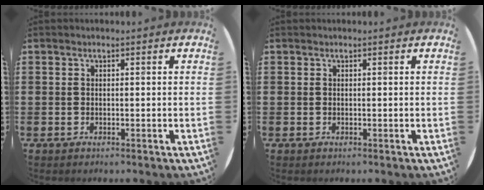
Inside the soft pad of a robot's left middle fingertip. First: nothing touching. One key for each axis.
{"total": 0.0}